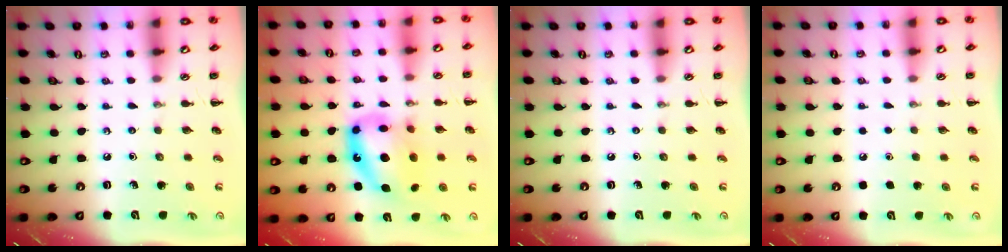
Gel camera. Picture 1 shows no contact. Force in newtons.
{"total": 14.0, "press": 13.6, "slide": 3.3}
{"total": 0.0}
{"total": 1.7, "press": 1.7, "slide": 0.1}